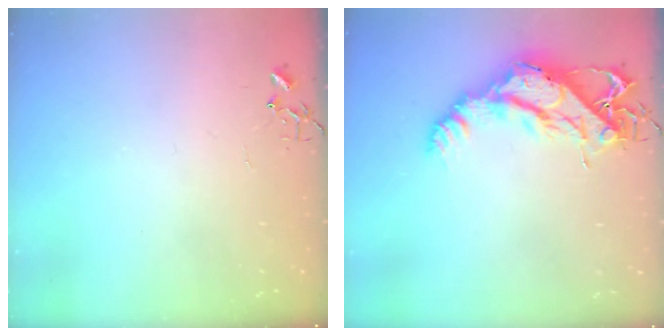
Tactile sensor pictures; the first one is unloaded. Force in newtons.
{"total": 14.0, "press": 13.9, "slide": 1.4}